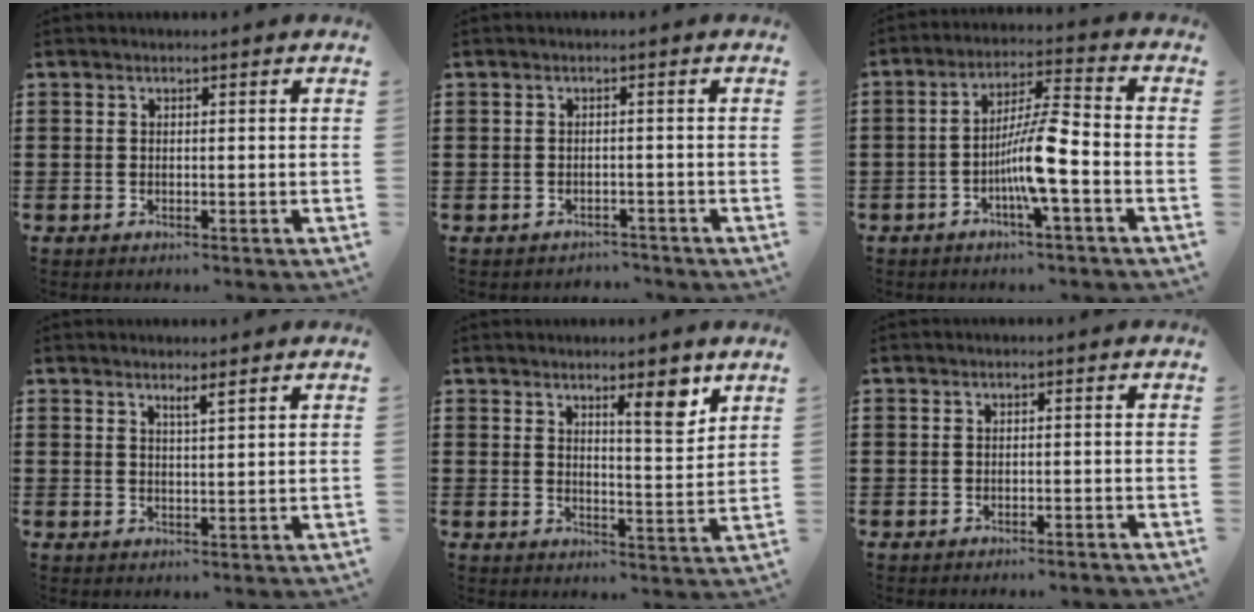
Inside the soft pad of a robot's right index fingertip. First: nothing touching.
{"total": 1.4, "force": [-1.3, 0.4, -0.1], "torque": [-0.003, 0.003, -0.031]}
{"total": 8.4, "force": [-2.8, 0.9, 7.9], "torque": [-0.160, -0.007, -0.059]}
{"total": 1.7, "force": [1.3, -0.1, 1.1], "torque": [-0.021, 0.000, 0.023]}
{"total": 5.9, "force": [4.1, 1.1, 4.1], "torque": [-0.057, -0.016, 0.063]}
{"total": 1.0, "force": [-1.0, 0.0, 0.0], "torque": [-0.004, 0.001, -0.022]}